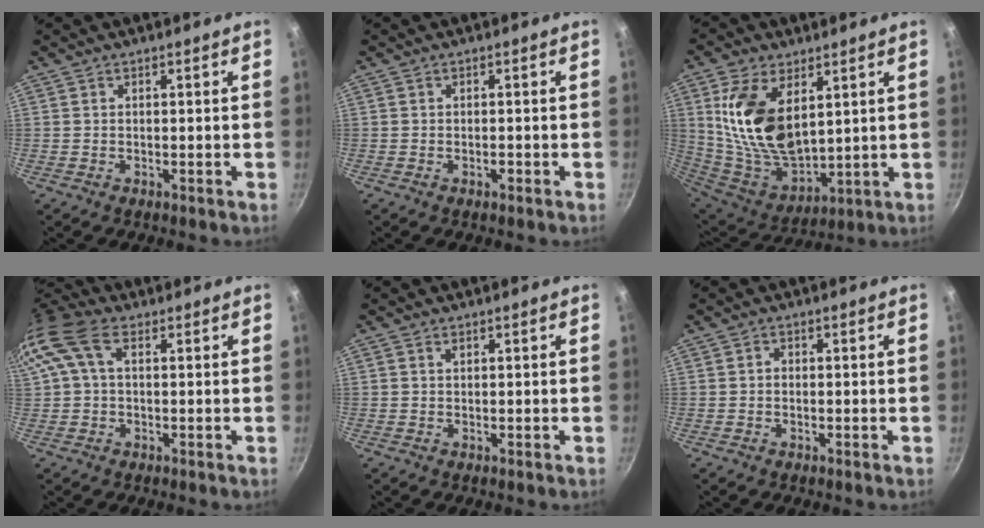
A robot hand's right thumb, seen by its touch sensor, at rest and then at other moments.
{"total": 1.0, "force": [-0.5, 0.5, 0.7], "torque": [-0.011, 0.003, -0.009]}
{"total": 18.2, "force": [5.6, 10.2, 14.0], "torque": [-0.250, -0.044, 0.123]}
{"total": 10.4, "force": [2.8, 6.3, 7.8], "torque": [-0.160, 0.031, 0.042]}
{"total": 0.8, "force": [0.3, 0.5, 0.5], "torque": [-0.007, 0.000, 0.006]}
{"total": 1.0, "force": [-0.1, 0.9, 0.5], "torque": [-0.009, 0.006, -0.003]}